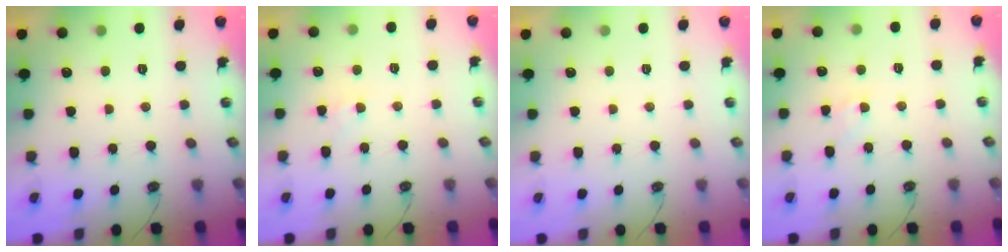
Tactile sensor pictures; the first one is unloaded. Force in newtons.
{"total": 4.5, "press": 4.5, "slide": 0.6}
{"total": 0.0}
{"total": 3.9, "press": 3.9, "slide": 0.6}